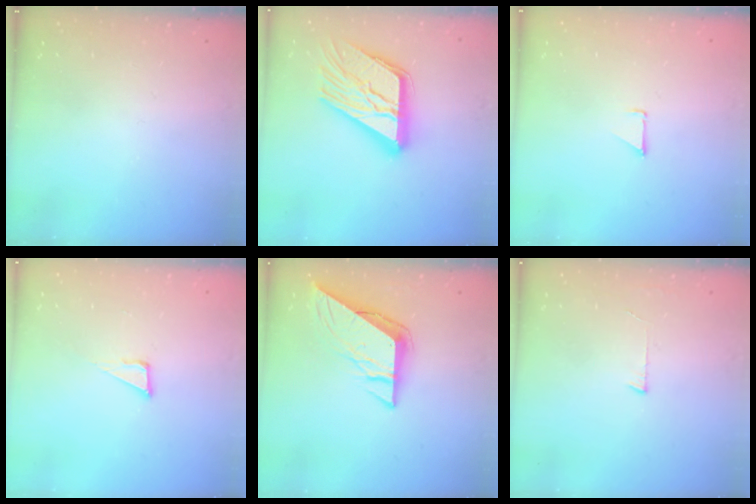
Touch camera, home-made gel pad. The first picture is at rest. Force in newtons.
{"total": 22.9, "press": 22.8, "slide": 2.3}
{"total": 0.9, "press": 0.8, "slide": 0.1}
{"total": 5.1, "press": 5.0, "slide": 0.9}
{"total": 9.4, "press": 9.3, "slide": 0.7}
{"total": 3.0, "press": 3.0, "slide": 0.3}